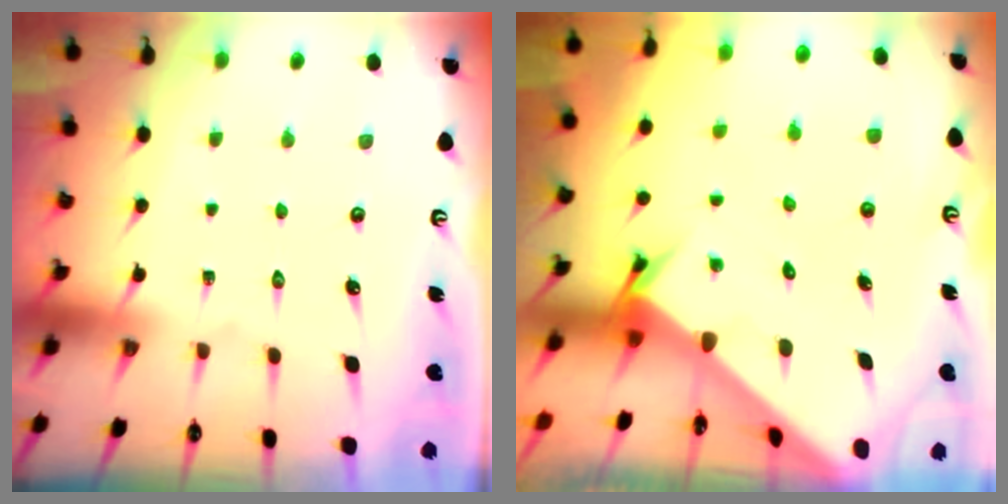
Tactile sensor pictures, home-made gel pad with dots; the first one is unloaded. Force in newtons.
{"total": 3.1, "press": 3.1, "slide": 0.3}